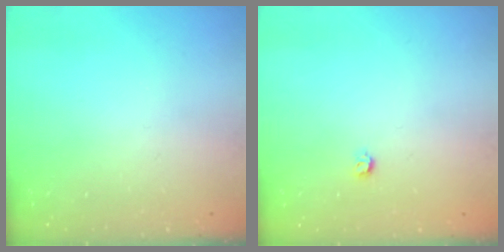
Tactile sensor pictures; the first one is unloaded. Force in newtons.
{"total": 3.5, "press": 3.4, "slide": 0.6}